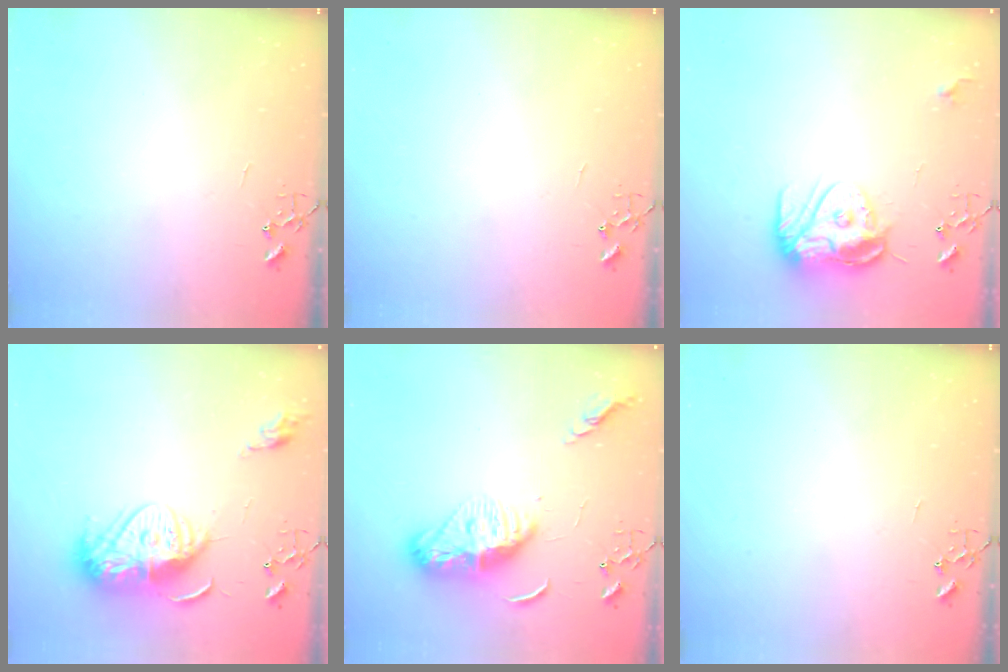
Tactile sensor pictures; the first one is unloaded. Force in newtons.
{"total": 0.0}
{"total": 12.4, "press": 12.4, "slide": 1.4}
{"total": 15.5, "press": 15.4, "slide": 1.4}
{"total": 12.4, "press": 12.3, "slide": 0.8}
{"total": 0.0}